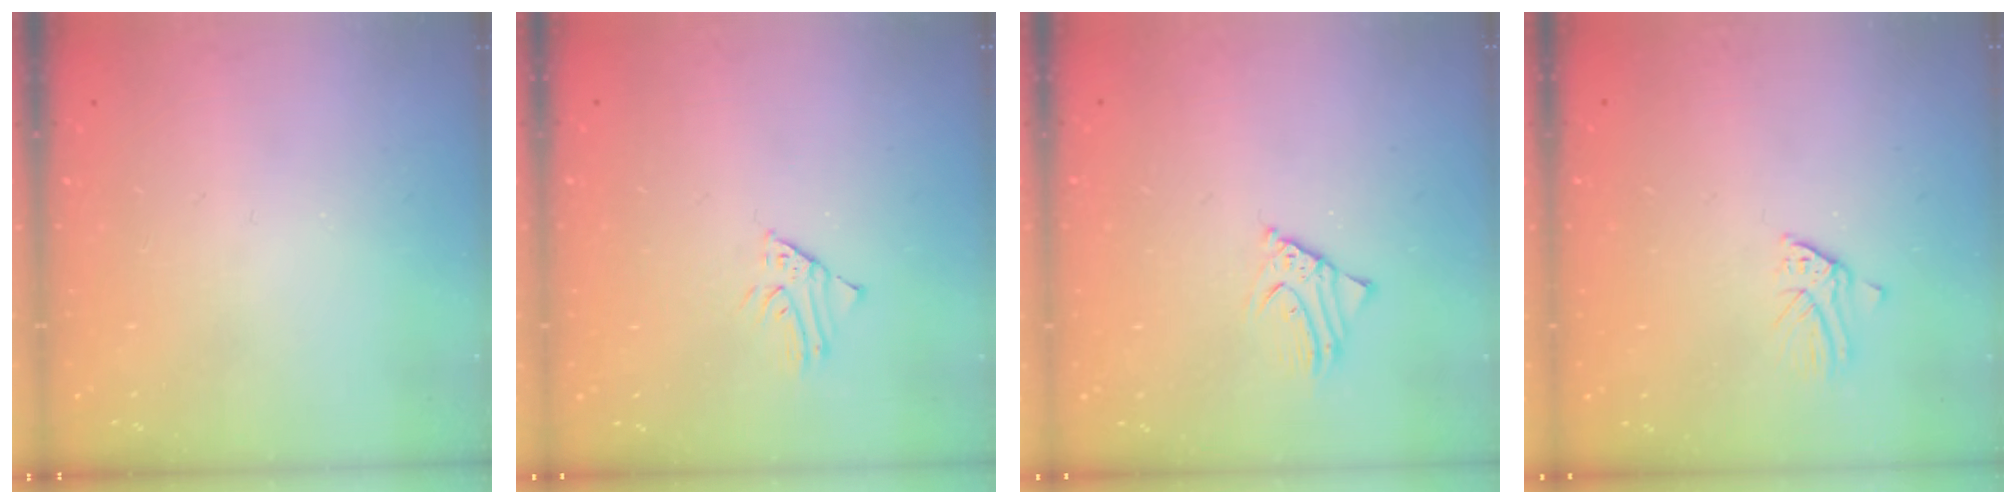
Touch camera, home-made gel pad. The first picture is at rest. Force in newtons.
{"total": 1.7, "press": 1.7, "slide": 0.2}
{"total": 2.1, "press": 2.1, "slide": 0.1}
{"total": 1.4, "press": 1.4, "slide": 0.2}